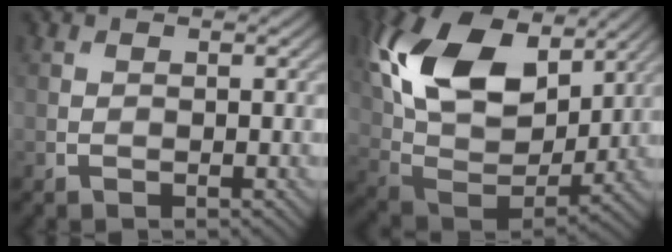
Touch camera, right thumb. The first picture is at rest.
{"total": 17.7, "force": [7.4, 10.9, 11.9], "torque": [-0.260, 0.020, 0.138]}